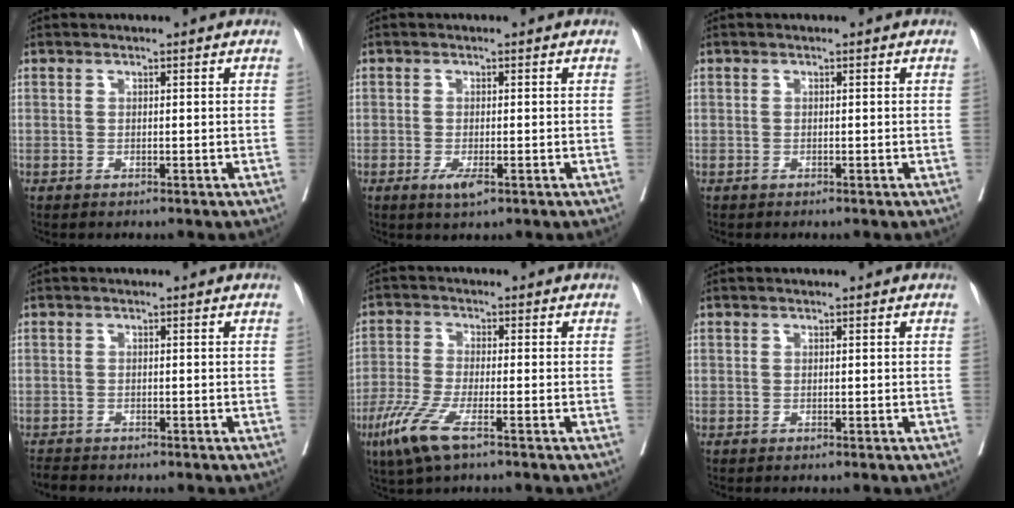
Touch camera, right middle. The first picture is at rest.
{"total": 2.5, "force": [-1.2, 0.6, 2.1], "torque": [-0.036, -0.004, -0.017]}
{"total": 0.0}
{"total": 1.6, "force": [-1.6, 0.3, 0.1], "torque": [-0.011, -0.010, -0.028]}
{"total": 7.9, "force": [-4.8, 1.0, 6.3], "torque": [-0.141, -0.020, -0.095]}
{"total": 0.0}